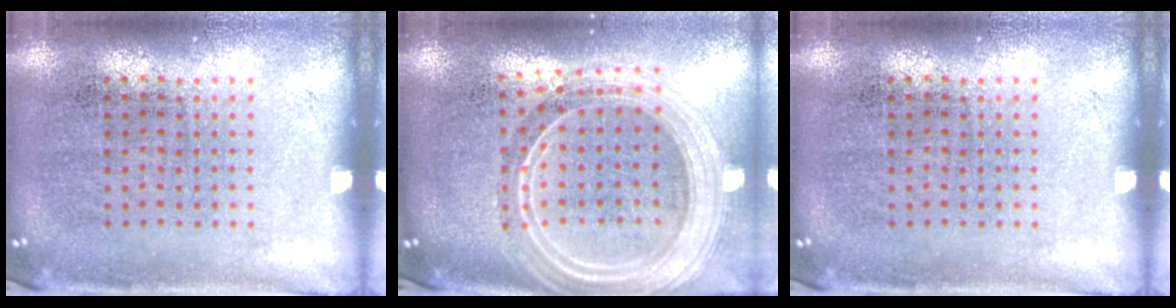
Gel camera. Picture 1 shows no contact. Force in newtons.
{"total": 2.7, "press": 2.2, "slide": 1.4}
{"total": 0.0}